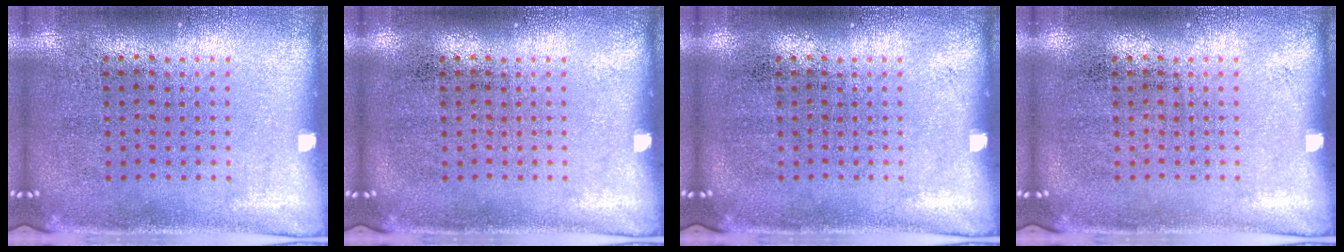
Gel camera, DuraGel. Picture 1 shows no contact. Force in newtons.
{"total": 0.0}
{"total": 0.0}
{"total": 0.0}